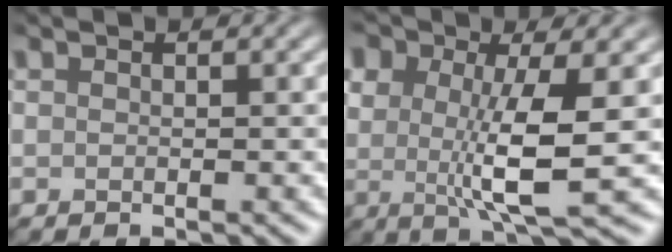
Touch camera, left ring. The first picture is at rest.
{"total": 7.9, "force": [0.9, 3.3, 7.1], "torque": [-0.135, -0.008, 0.016]}